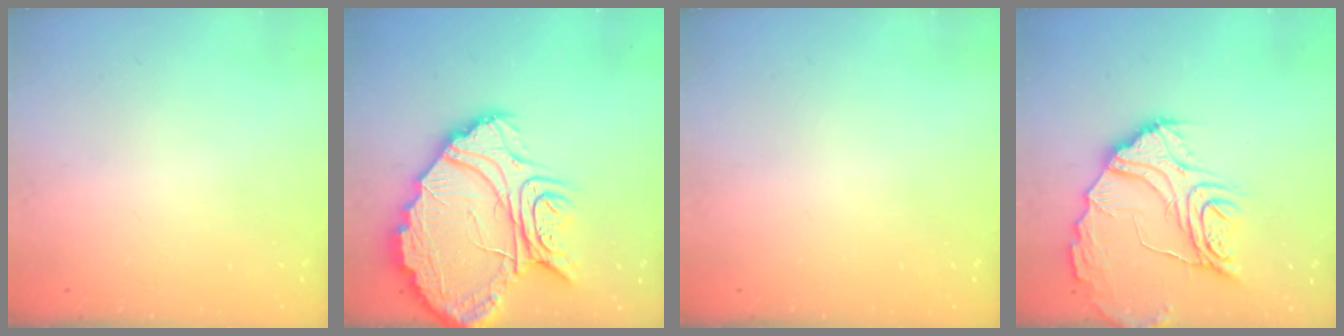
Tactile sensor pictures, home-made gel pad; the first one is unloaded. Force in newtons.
{"total": 22.8, "press": 22.7, "slide": 2.3}
{"total": 0.0}
{"total": 19.0, "press": 19.0, "slide": 1.6}